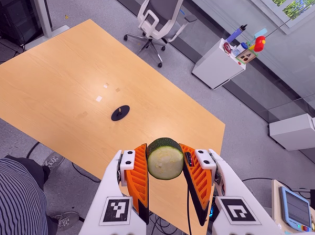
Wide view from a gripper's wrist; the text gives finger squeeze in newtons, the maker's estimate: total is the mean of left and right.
{"total": 11.6, "left": 11.9, "right": 11.4}